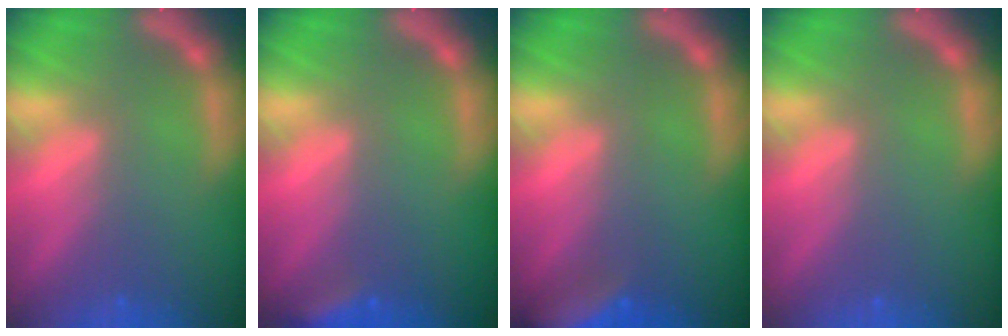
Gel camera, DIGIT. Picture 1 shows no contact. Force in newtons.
{"total": 2.9}
{"total": 7.0}
{"total": 0.0}